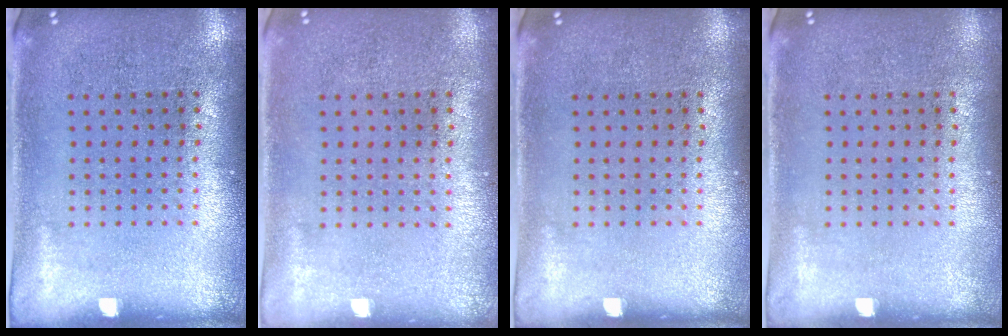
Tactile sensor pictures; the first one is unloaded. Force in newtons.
{"total": 0.0}
{"total": 0.0}
{"total": 0.0}